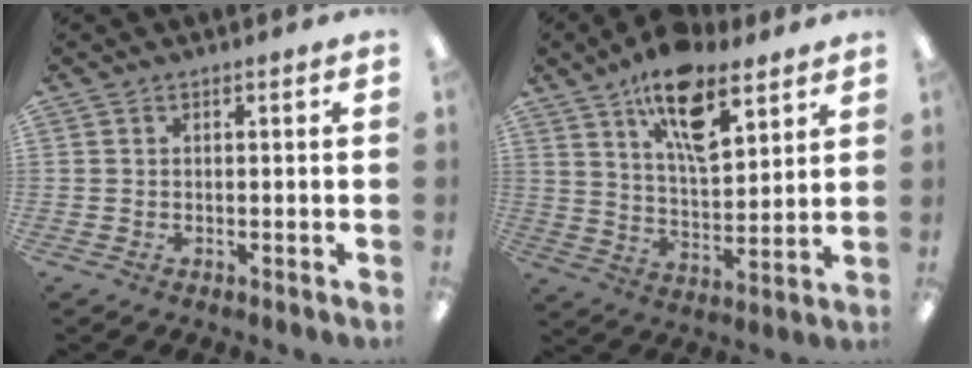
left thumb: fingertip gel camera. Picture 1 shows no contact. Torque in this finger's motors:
{"motor_torque": [0.31, 0.70, 1.71, -1.06, 0.42]}